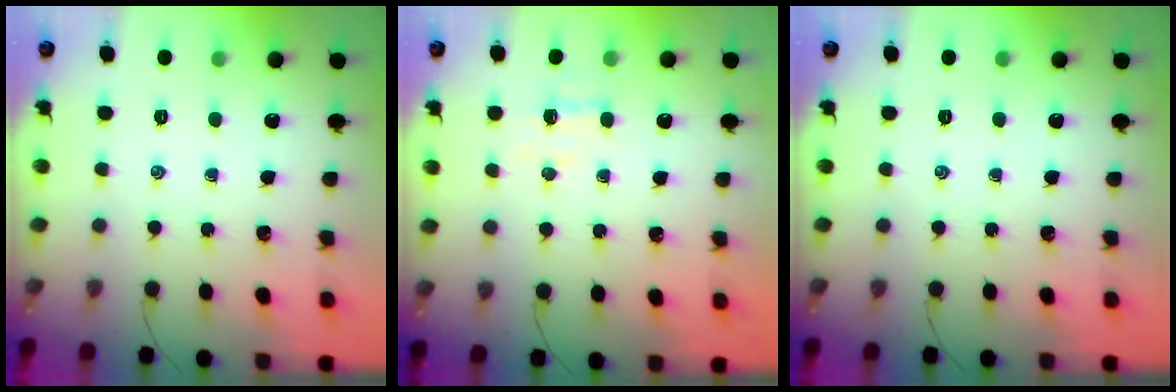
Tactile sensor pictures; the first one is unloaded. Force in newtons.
{"total": 4.7, "press": 4.5, "slide": 1.4}
{"total": 0.0}